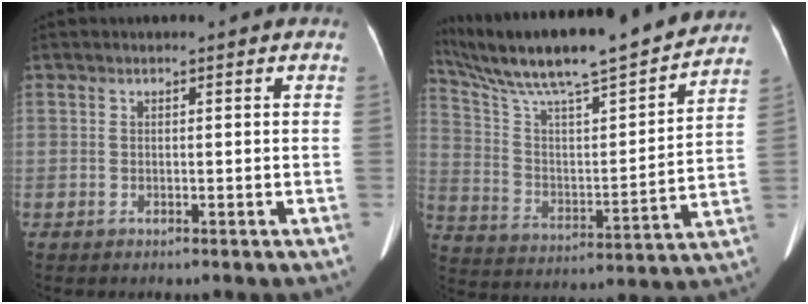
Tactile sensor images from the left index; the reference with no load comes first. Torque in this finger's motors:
{"motor_torque": [0.78, -1.35, 0.11, 0.04]}